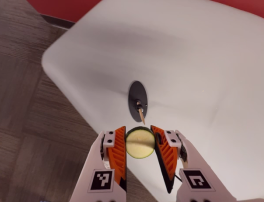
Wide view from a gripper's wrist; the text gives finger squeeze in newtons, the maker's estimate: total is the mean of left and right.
{"total": 13.4, "left": 14.0, "right": 12.9}